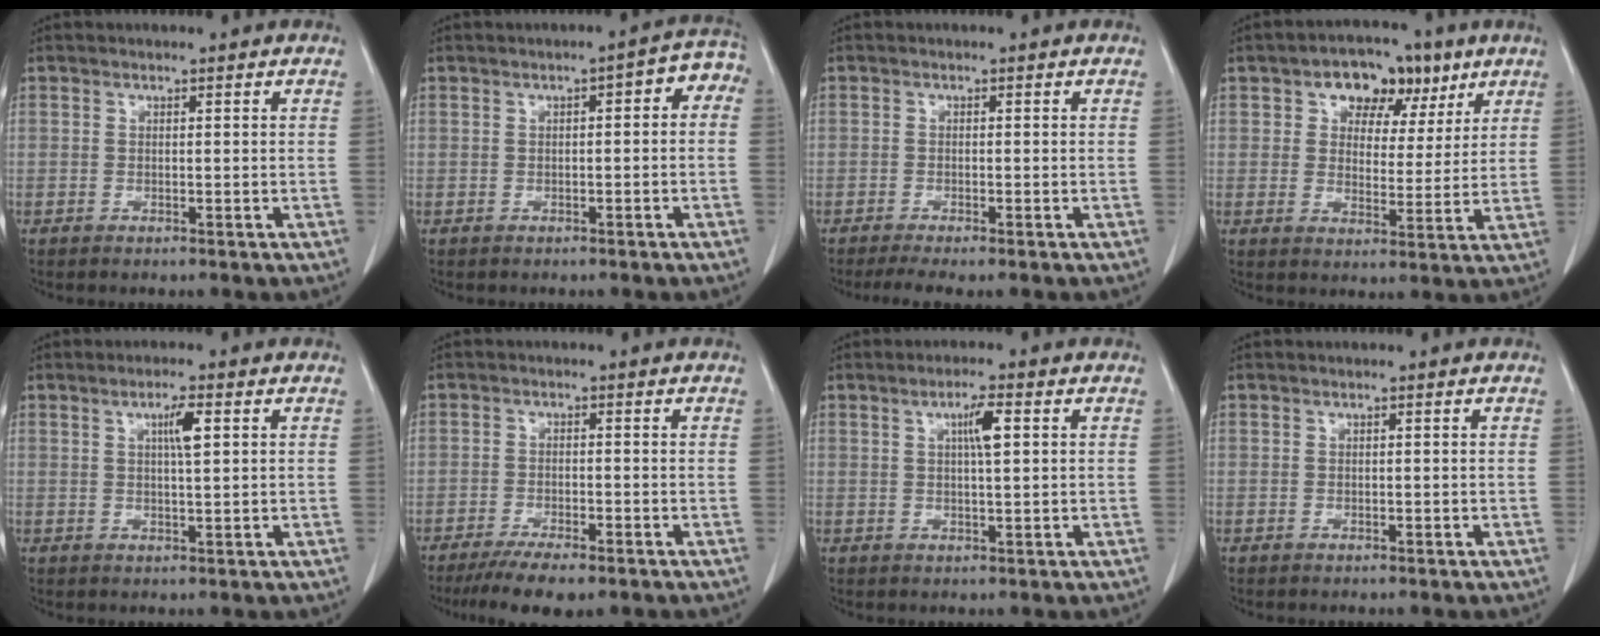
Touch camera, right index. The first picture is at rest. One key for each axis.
{"total": 4.6, "fx": 0.5, "fy": 2.0, "fz": 4.1, "tx": -0.045, "ty": 0.029, "tz": -0.001}
{"total": 3.7, "fx": -2.9, "fy": 0.3, "fz": 2.2, "tx": -0.032, "ty": -0.007, "tz": -0.046}
{"total": 9.3, "fx": 4.8, "fy": 6.1, "fz": 5.1, "tx": -0.060, "ty": 0.026, "tz": 0.071}
{"total": 3.5, "fx": 1.2, "fy": 0.3, "fz": 3.3, "tx": -0.055, "ty": 0.001, "tz": 0.019}
{"total": 6.5, "fx": -4.8, "fy": 1.6, "fz": 4.0, "tx": -0.063, "ty": -0.012, "tz": -0.078}
{"total": 3.8, "fx": 1.2, "fy": 0.4, "fz": 3.6, "tx": -0.062, "ty": 0.002, "tz": 0.018}
{"total": 0.0}